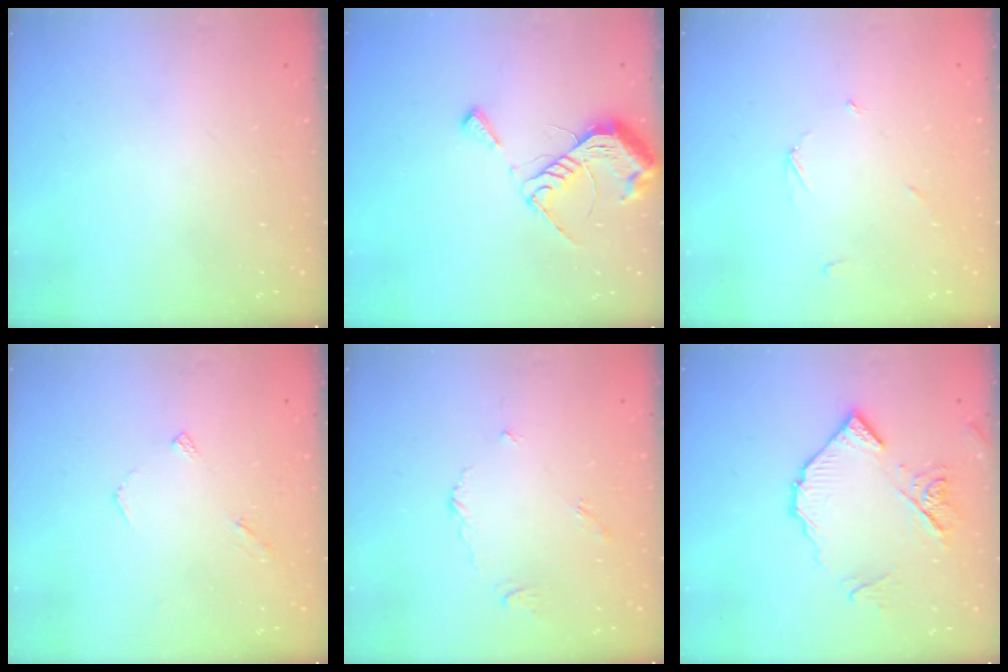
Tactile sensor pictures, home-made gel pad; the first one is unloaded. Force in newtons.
{"total": 10.0, "press": 10.0, "slide": 0.7}
{"total": 2.4, "press": 2.4, "slide": 0.2}
{"total": 3.3, "press": 3.3, "slide": 0.3}
{"total": 4.0, "press": 4.0, "slide": 0.3}
{"total": 12.0, "press": 12.0, "slide": 1.0}